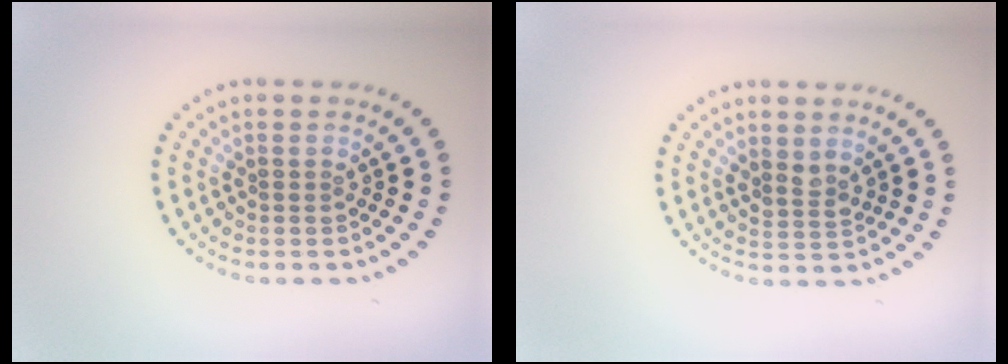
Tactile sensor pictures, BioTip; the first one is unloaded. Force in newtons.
{"total": 1.5, "press": 1.2, "slide": 0.9}